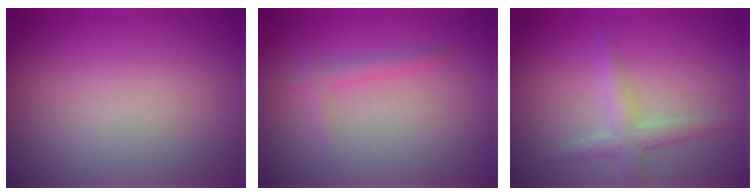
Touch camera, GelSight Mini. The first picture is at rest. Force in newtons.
{"total": 1.5, "press": 1.5, "slide": 0.1}
{"total": 2.4, "press": 2.4, "slide": 0.1}